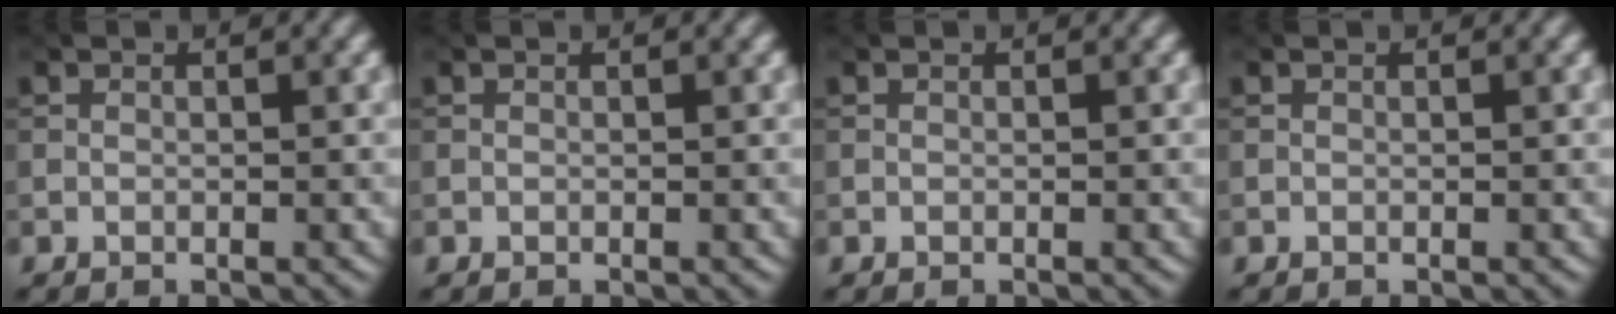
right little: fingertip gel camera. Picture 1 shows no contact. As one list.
[{"total": 0.0}, {"total": 0.0}, {"total": 0.0}]